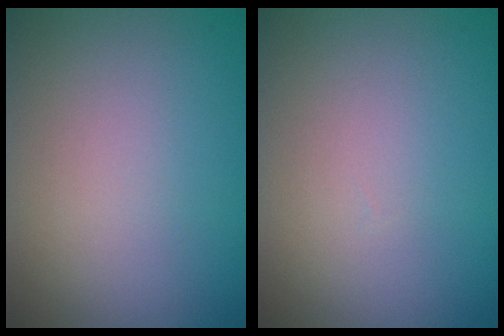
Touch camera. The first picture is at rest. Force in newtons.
{"total": 0.0}